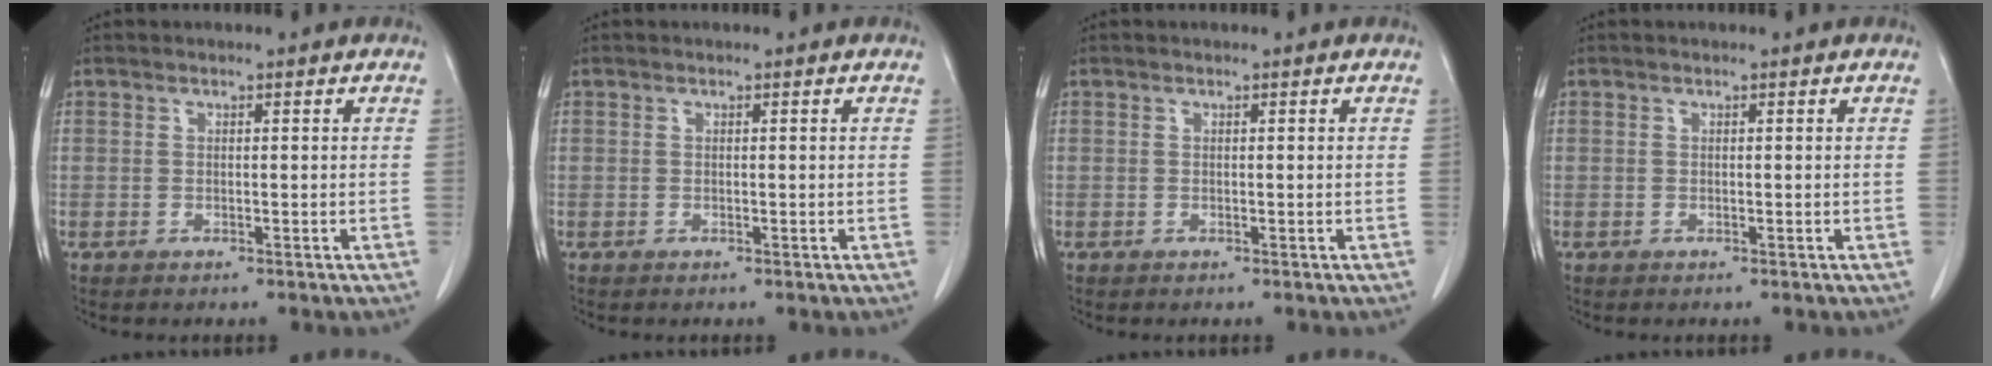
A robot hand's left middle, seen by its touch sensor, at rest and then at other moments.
{"total": 0.0}
{"total": 0.0}
{"total": 0.0}